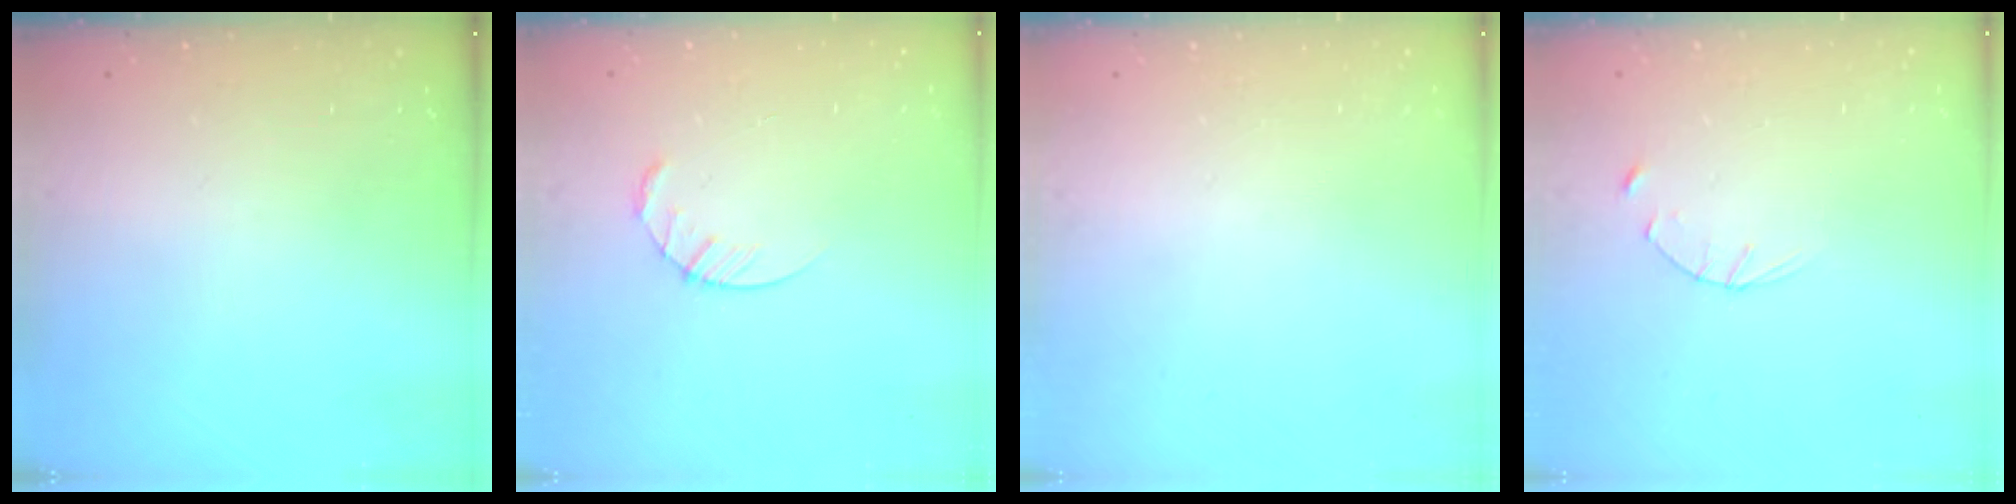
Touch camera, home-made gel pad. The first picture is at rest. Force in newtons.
{"total": 4.5, "press": 4.5, "slide": 0.5}
{"total": 0.0}
{"total": 2.8, "press": 2.8, "slide": 0.4}